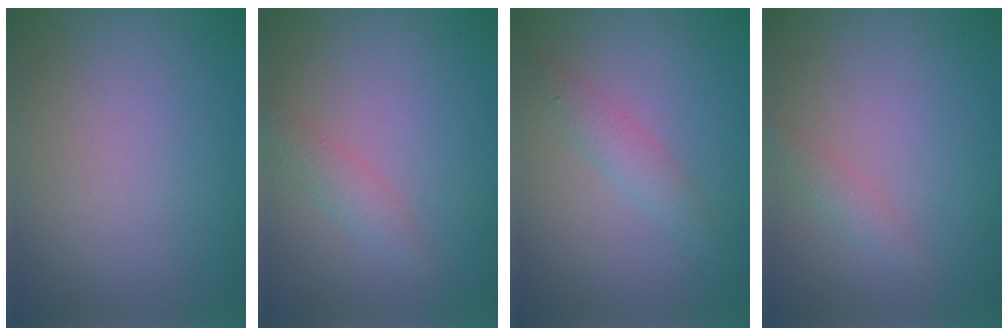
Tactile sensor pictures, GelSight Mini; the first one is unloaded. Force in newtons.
{"total": 1.6, "press": 1.6, "slide": 0.1}
{"total": 1.7, "press": 1.7, "slide": 0.0}
{"total": 1.2, "press": 1.2, "slide": 0.0}